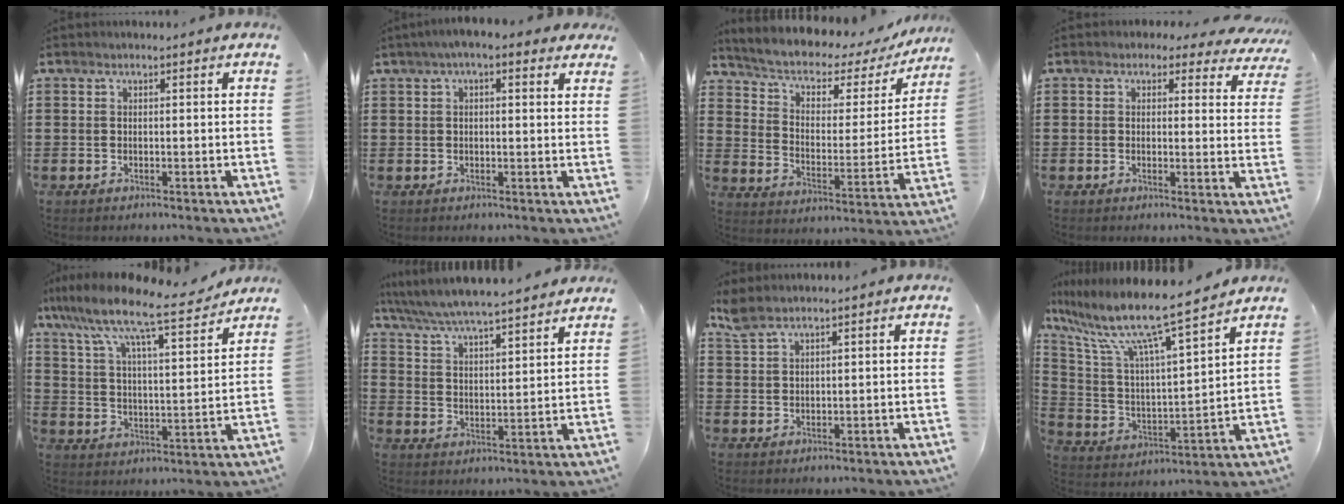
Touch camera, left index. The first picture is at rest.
{"total": 3.3, "force": [1.8, 1.0, 2.6], "torque": [-0.054, 0.007, 0.030]}
{"total": 4.4, "force": [3.0, 2.2, 2.3], "torque": [-0.062, -0.025, 0.044]}
{"total": 2.4, "force": [1.5, 1.5, 1.1], "torque": [-0.023, 0.000, 0.024]}
{"total": 9.7, "force": [8.3, 0.7, 5.0], "torque": [-0.130, -0.049, 0.135]}
{"total": 5.9, "force": [5.6, -0.3, 1.7], "torque": [-0.058, -0.038, 0.095]}
{"total": 2.7, "force": [2.1, 0.9, 1.4], "torque": [-0.034, 0.002, 0.040]}
{"total": 11.6, "force": [9.3, 0.5, 6.9], "torque": [-0.170, -0.062, 0.151]}